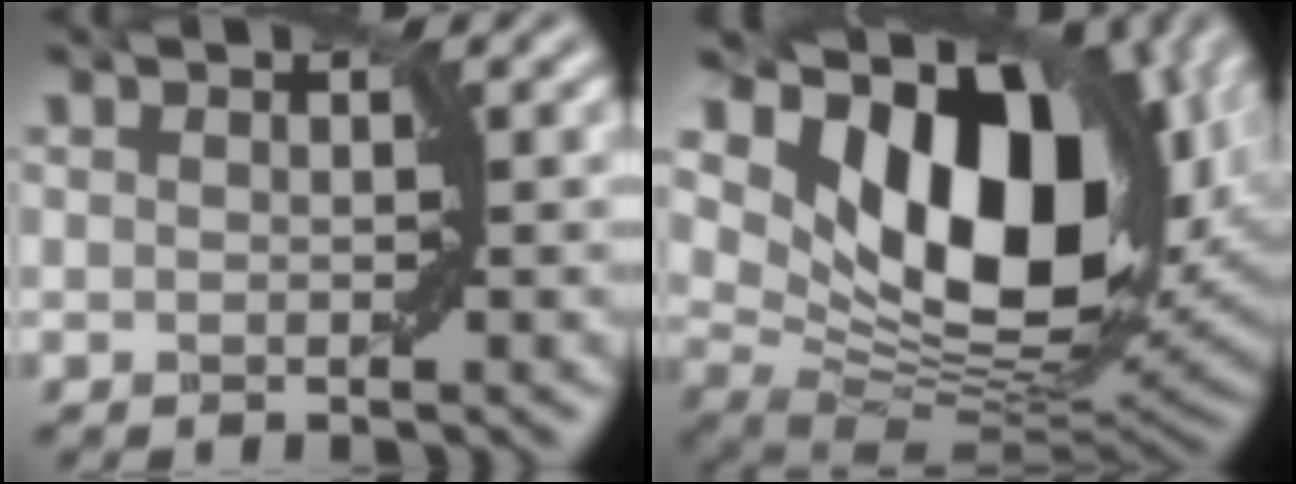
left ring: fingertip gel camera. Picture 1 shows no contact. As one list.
[{"total": 16.3, "force": [6.0, 9.3, 12.0], "torque": [-0.175, -0.003, 0.106]}]